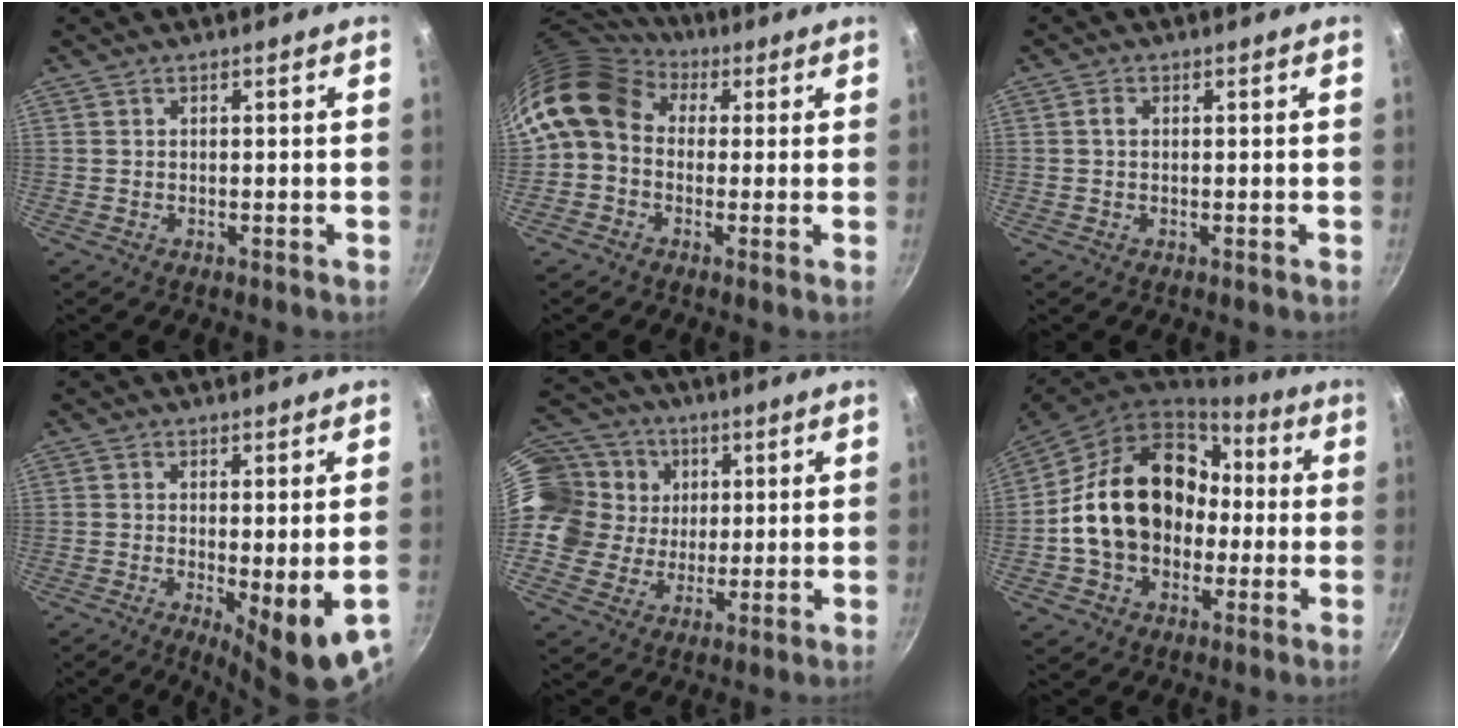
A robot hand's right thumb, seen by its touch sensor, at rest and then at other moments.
{"total": 11.9, "force": [2.3, 9.4, 6.9], "torque": [-0.113, 0.018, 0.017]}
{"total": 1.4, "force": [0.3, 1.0, 1.0], "torque": [-0.019, 0.004, 0.003]}
{"total": 9.5, "force": [-2.4, 1.9, 9.0], "torque": [-0.124, -0.020, -0.024]}
{"total": 19.8, "force": [4.1, 17.2, 8.9], "torque": [-0.185, 0.017, 0.072]}
{"total": 21.4, "force": [-0.2, 16.5, 13.6], "torque": [-0.219, 0.059, 0.002]}